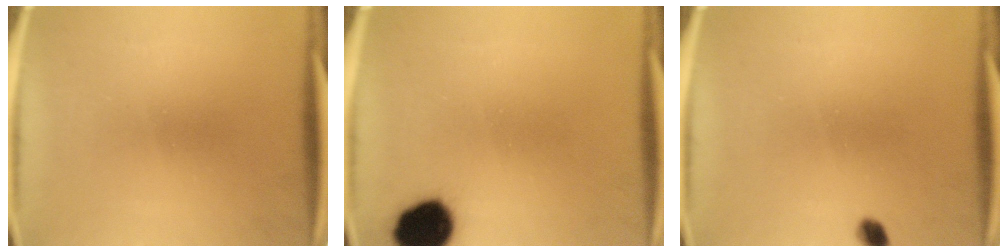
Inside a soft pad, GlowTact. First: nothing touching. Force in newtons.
{"total": 12.4}
{"total": 1.8}